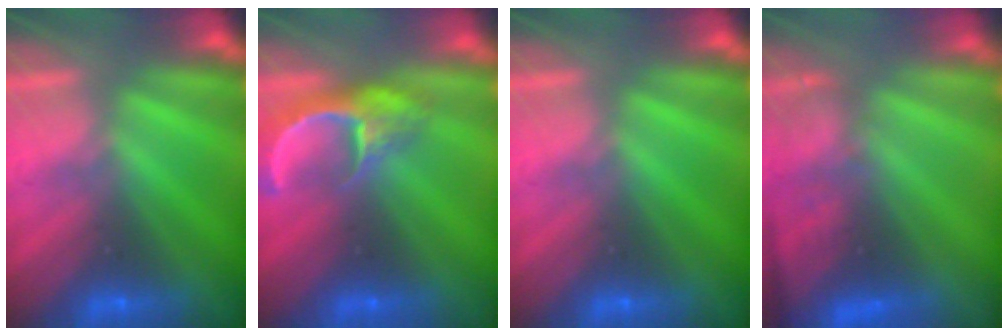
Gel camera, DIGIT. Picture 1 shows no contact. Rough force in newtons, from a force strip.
{"total": 4.9}
{"total": 0.0}
{"total": 3.3}